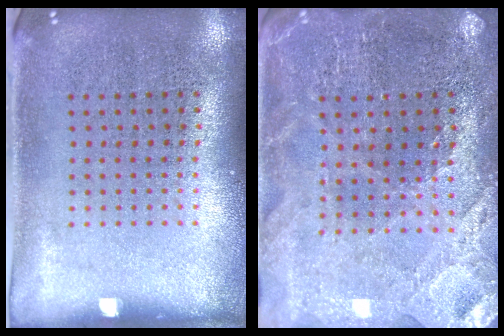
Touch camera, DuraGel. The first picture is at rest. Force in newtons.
{"total": 1.5, "press": 1.4, "slide": 0.3}